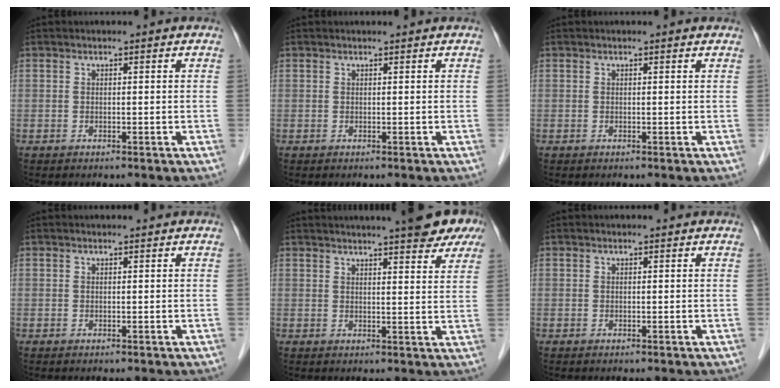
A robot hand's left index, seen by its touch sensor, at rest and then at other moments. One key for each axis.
{"total": 0.9, "fx": 0.9, "fy": 0.3, "fz": 0.1, "tx": -0.005, "ty": 0.011, "tz": 0.015}
{"total": 0.8, "fx": 0.7, "fy": 0.4, "fz": 0.2, "tx": -0.009, "ty": 0.004, "tz": 0.006}
{"total": 1.3, "fx": 1.2, "fy": 0.2, "fz": 0.2, "tx": -0.005, "ty": 0.011, "tz": 0.018}
{"total": 16.4, "fx": 13.3, "fy": 3.0, "fz": 9.0, "tx": -0.119, "ty": 0.022, "tz": 0.153}
{"total": 1.0, "fx": 0.9, "fy": 0.5, "fz": 0.1, "tx": -0.007, "ty": 0.012, "tz": 0.011}